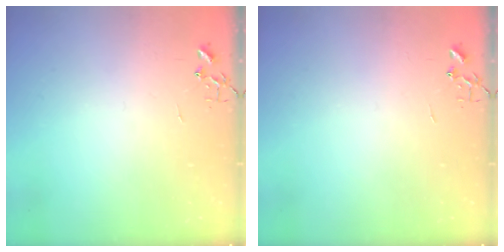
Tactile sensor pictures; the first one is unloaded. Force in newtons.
{"total": 0.0}